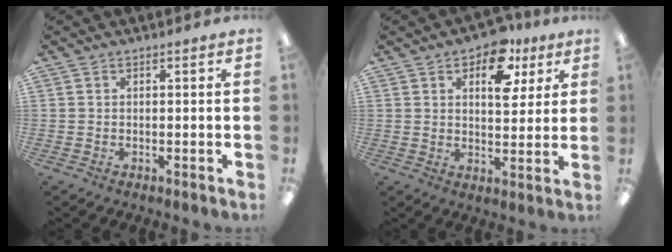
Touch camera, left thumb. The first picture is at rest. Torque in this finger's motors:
{"motor_torque": [-0.34, 0.22, -0.17, 0.05, 0.06]}